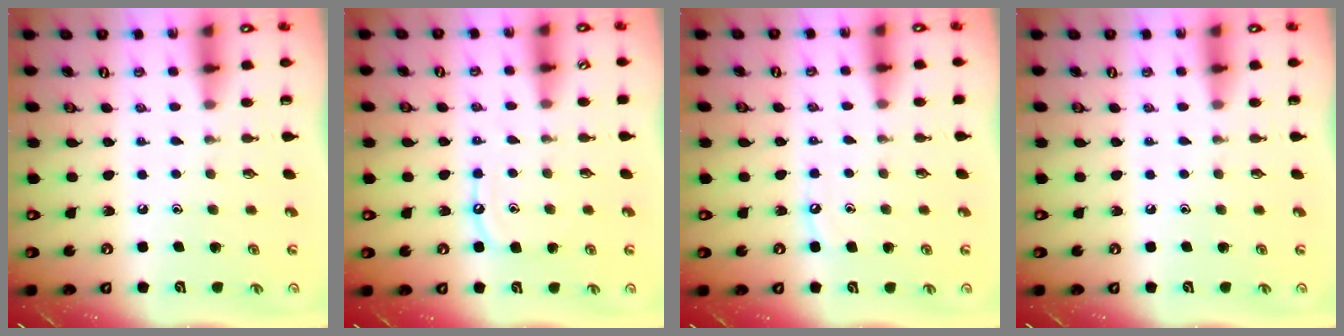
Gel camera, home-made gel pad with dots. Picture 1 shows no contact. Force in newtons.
{"total": 7.2, "press": 7.1, "slide": 0.8}
{"total": 5.1, "press": 5.0, "slide": 0.6}
{"total": 0.0}